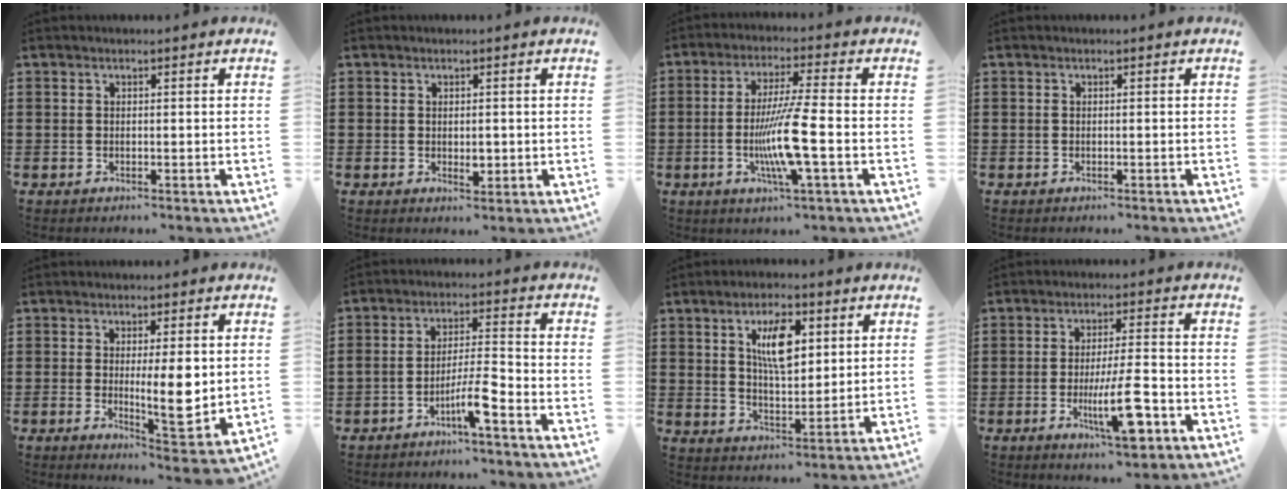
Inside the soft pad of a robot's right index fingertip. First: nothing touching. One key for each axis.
{"total": 2.0, "fx": -0.1, "fy": 1.0, "fz": 1.8, "tx": -0.024, "ty": -0.002, "tz": -0.003}
{"total": 9.3, "fx": -2.3, "fy": 0.2, "fz": 9.0, "tx": -0.179, "ty": -0.020, "tz": -0.049}
{"total": 0.0}
{"total": 7.6, "fx": 0.4, "fy": 2.0, "fz": 7.3, "tx": -0.108, "ty": -0.014, "tz": 0.007}
{"total": 6.3, "fx": -3.8, "fy": 0.5, "fz": 4.9, "tx": -0.094, "ty": -0.004, "tz": -0.071}
{"total": 7.6, "fx": 2.8, "fy": 3.2, "fz": 6.3, "tx": -0.117, "ty": 0.003, "tz": 0.045}
{"total": 10.4, "fx": -3.7, "fy": 2.2, "fz": 9.5, "tx": -0.174, "ty": -0.007, "tz": -0.063}